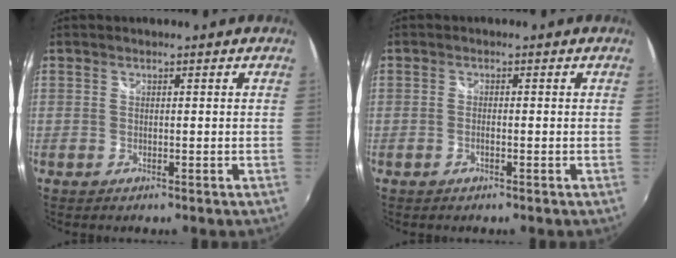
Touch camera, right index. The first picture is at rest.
{"total": 1.0, "force": [-0.5, 0.1, 0.8], "torque": [-0.017, 0.002, -0.010]}